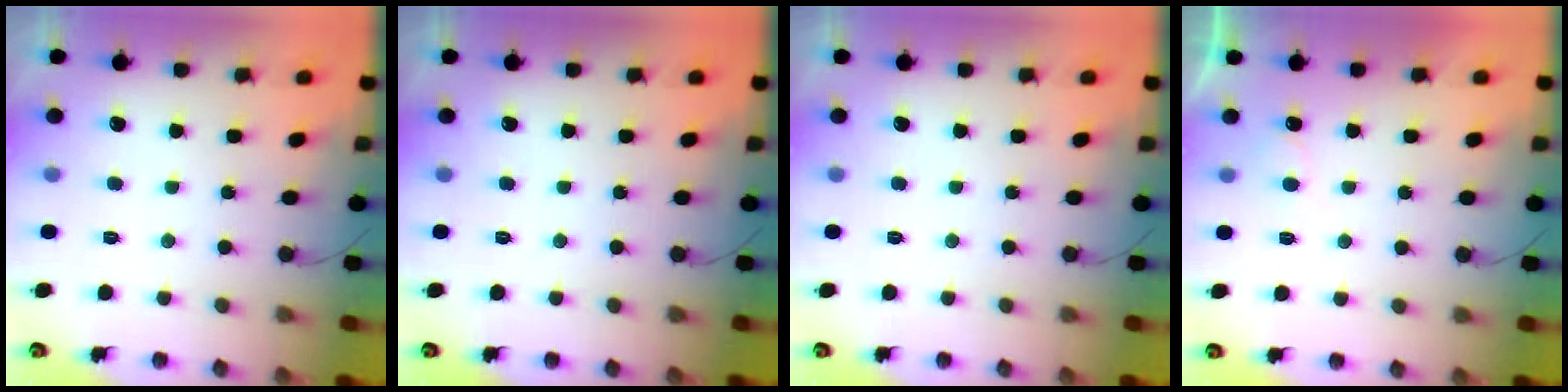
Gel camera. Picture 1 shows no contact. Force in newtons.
{"total": 0.0}
{"total": 0.0}
{"total": 3.8, "press": 3.8, "slide": 0.4}